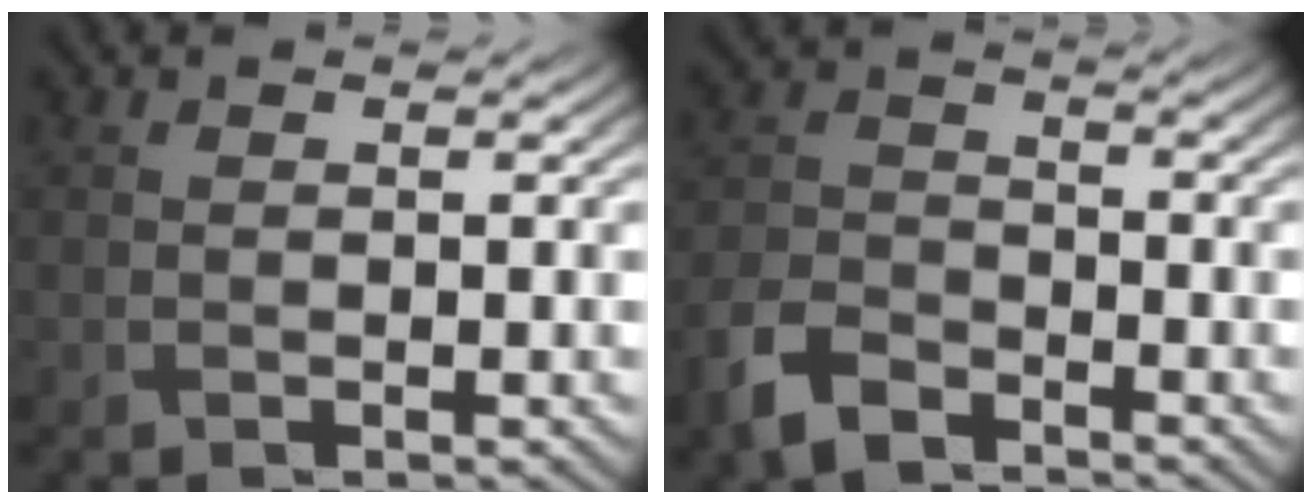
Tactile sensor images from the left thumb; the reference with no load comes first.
{"total": 6.5, "force": [-4.7, 3.3, 3.2], "torque": [-0.077, -0.010, -0.107]}